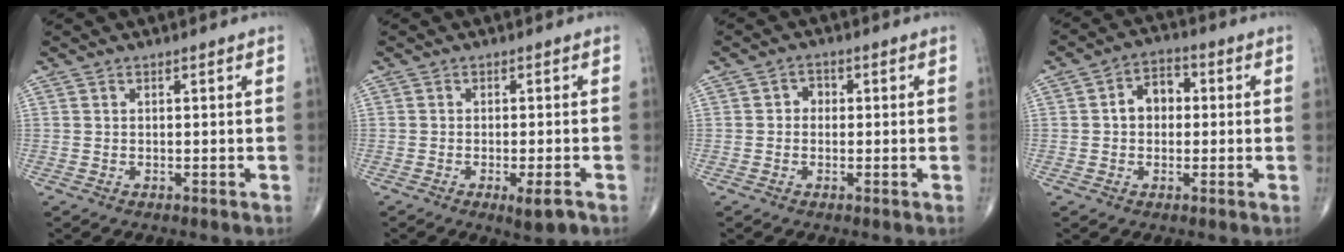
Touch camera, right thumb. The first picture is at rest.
{"total": 3.7, "force": [-1.9, 0.8, 3.1], "torque": [-0.046, -0.002, -0.027]}
{"total": 2.1, "force": [0.0, 1.8, 1.1], "torque": [0.000, 0.008, -0.008]}
{"total": 6.0, "force": [0.3, 4.5, 4.0], "torque": [-0.045, 0.020, -0.005]}